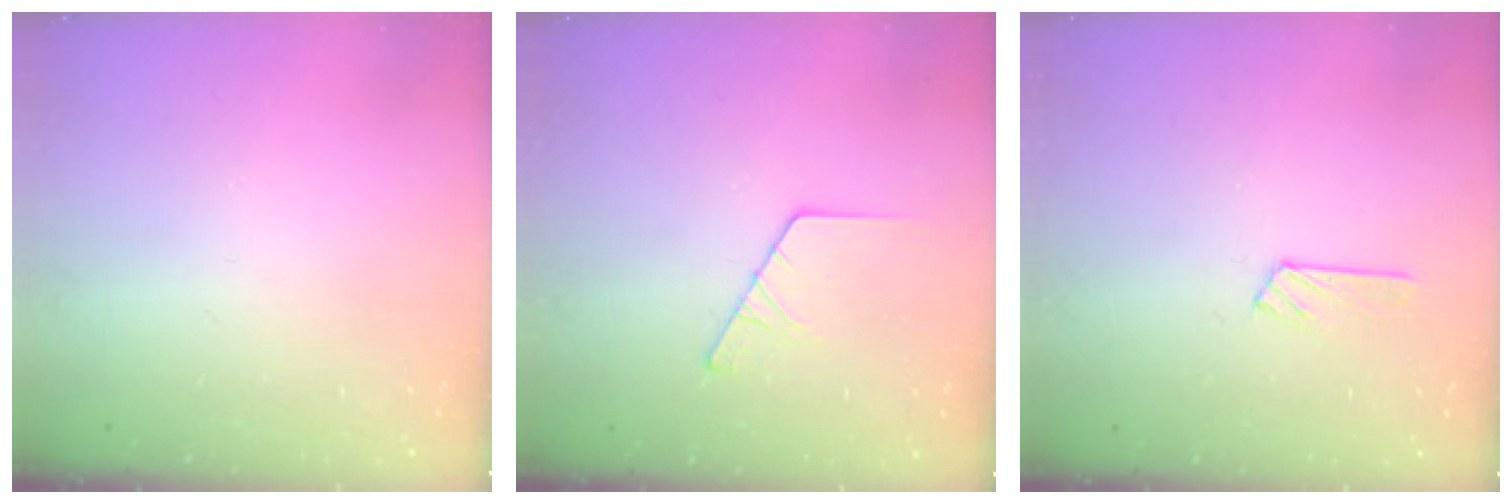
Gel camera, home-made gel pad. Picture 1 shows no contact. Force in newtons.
{"total": 2.5, "press": 2.5, "slide": 0.3}
{"total": 3.8, "press": 3.7, "slide": 0.5}